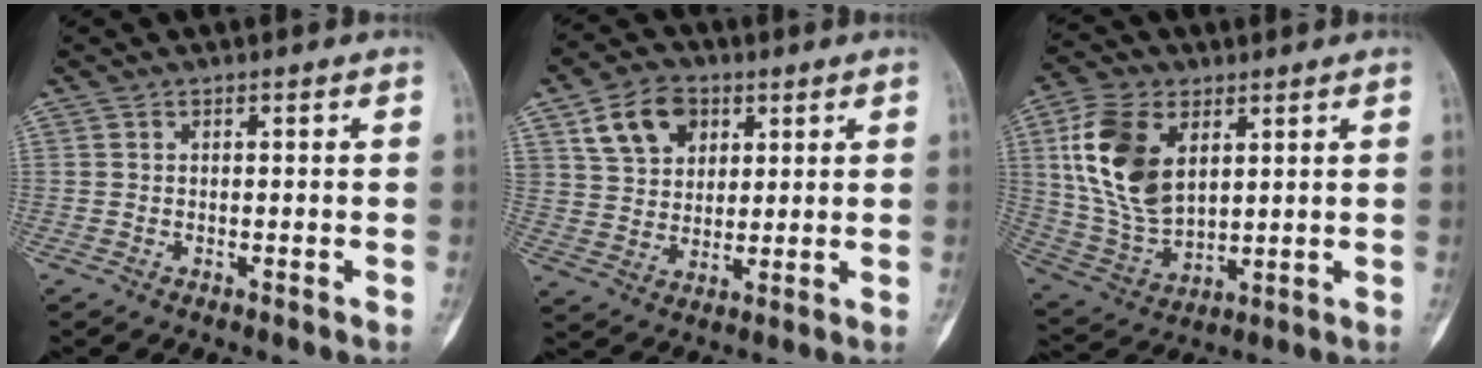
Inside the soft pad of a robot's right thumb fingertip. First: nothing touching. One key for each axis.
{"total": 10.8, "fx": 4.9, "fy": 7.8, "fz": 5.7, "tx": -0.071, "ty": -0.010, "tz": 0.092}
{"total": 16.4, "fx": 5.1, "fy": 9.9, "fz": 12.1, "tx": -0.230, "ty": -0.016, "tz": 0.108}